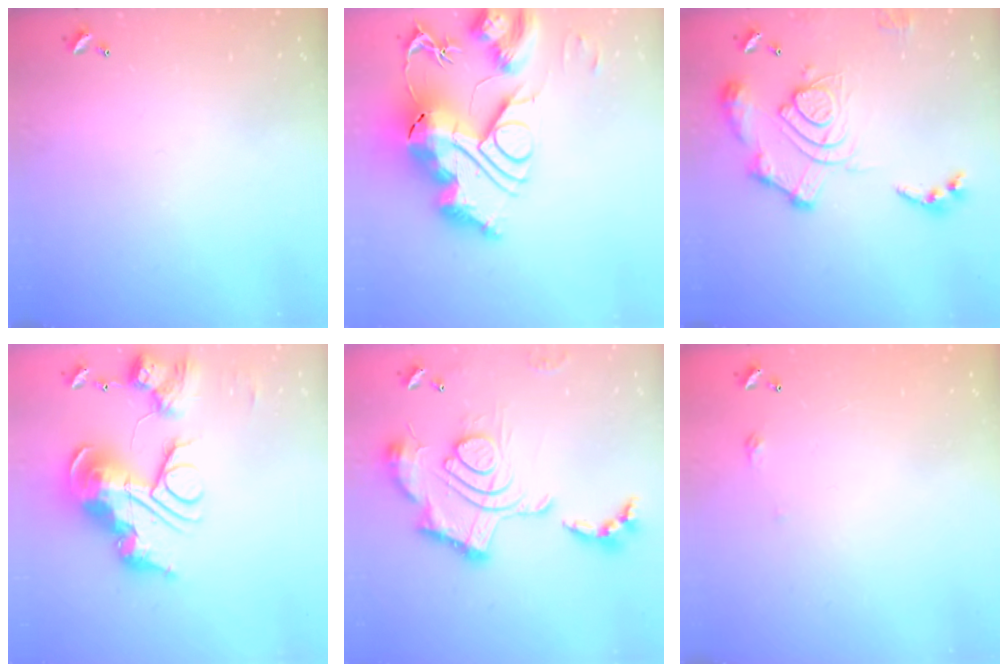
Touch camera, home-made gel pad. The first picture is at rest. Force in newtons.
{"total": 0.7, "press": 0.7, "slide": 0.0}
{"total": 16.1, "press": 16.0, "slide": 2.0}
{"total": 0.7, "press": 0.7, "slide": 0.0}
{"total": 2.5, "press": 1.9, "slide": 1.7}
{"total": 2.7, "press": 2.6, "slide": 0.4}